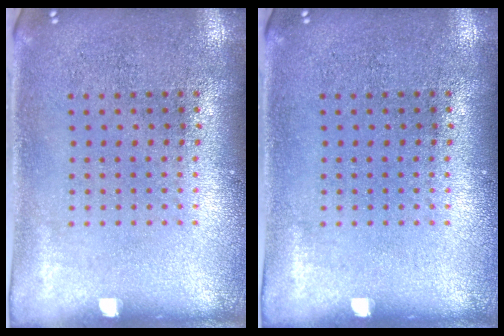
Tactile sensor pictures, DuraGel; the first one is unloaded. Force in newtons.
{"total": 0.0}